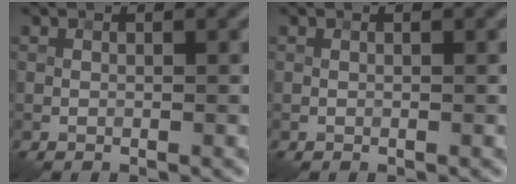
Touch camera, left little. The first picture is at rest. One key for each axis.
{"total": 0.0}